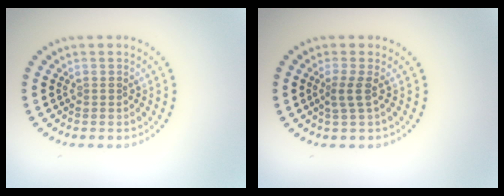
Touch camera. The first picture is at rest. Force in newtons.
{"total": 1.7, "press": 1.1, "slide": 1.3}